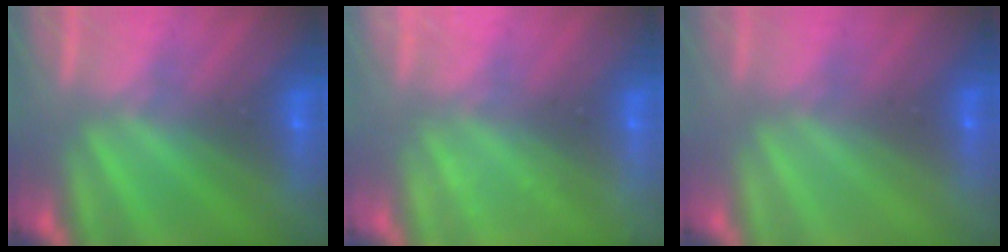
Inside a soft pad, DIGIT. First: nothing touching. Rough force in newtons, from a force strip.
{"total": 2.3}
{"total": 2.9}